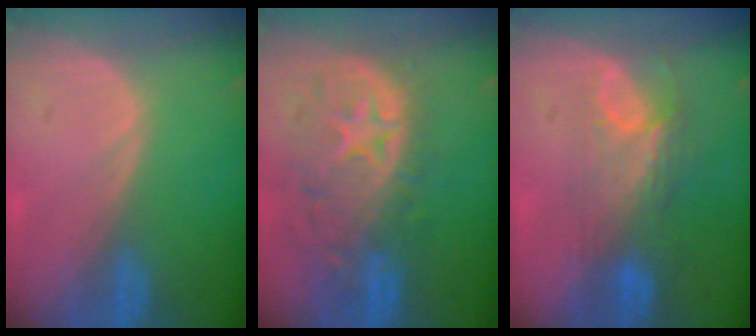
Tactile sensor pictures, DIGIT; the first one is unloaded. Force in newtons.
{"total": 11.0, "press": 9.8, "slide": 5.1}
{"total": 7.5, "press": 6.6, "slide": 3.7}